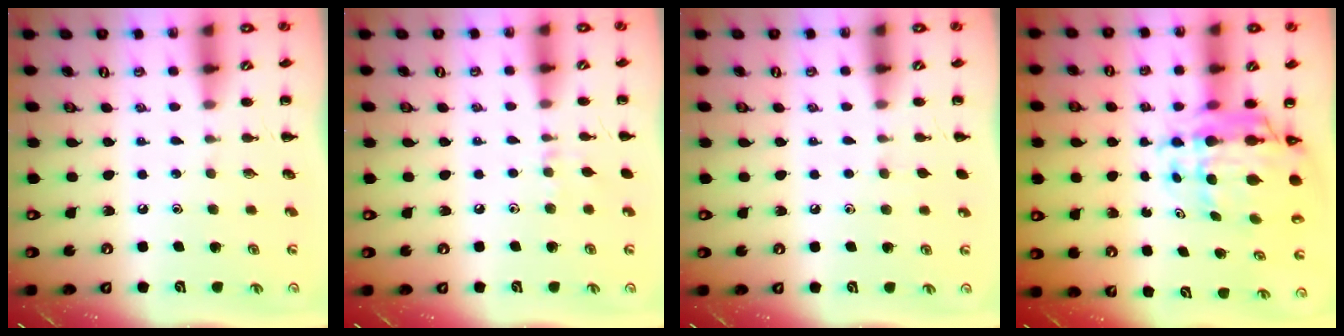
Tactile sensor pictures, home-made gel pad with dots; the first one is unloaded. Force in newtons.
{"total": 4.3, "press": 4.0, "slide": 1.5}
{"total": 2.5, "press": 2.2, "slide": 1.2}
{"total": 9.6, "press": 9.2, "slide": 2.7}